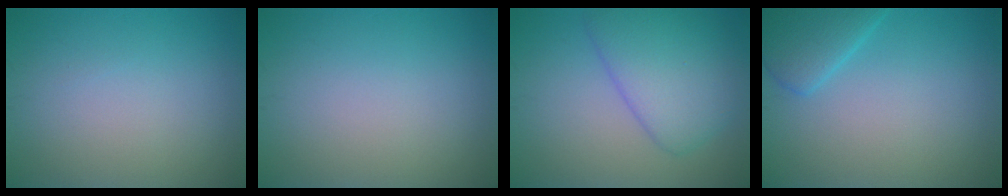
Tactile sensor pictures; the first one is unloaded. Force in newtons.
{"total": 0.0}
{"total": 5.8, "press": 5.8, "slide": 0.4}
{"total": 3.2, "press": 3.2, "slide": 0.3}